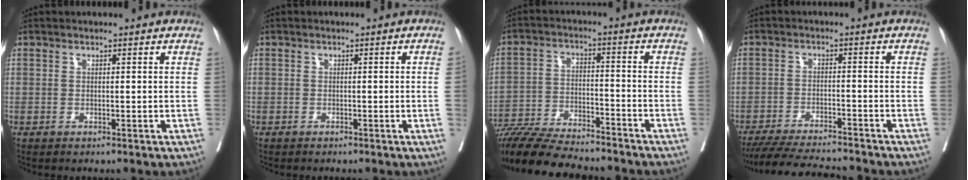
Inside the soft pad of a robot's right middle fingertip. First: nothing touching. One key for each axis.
{"total": 0.6, "fx": -0.2, "fy": -0.2, "fz": 0.5, "tx": -0.007, "ty": 0.003, "tz": -0.002}
{"total": 16.6, "fx": -15.0, "fy": 2.0, "fz": 6.9, "tx": -0.124, "ty": -0.017, "tz": -0.242}
{"total": 12.3, "fx": -11.4, "fy": 0.8, "fz": 4.4, "tx": -0.071, "ty": -0.012, "tz": -0.174}